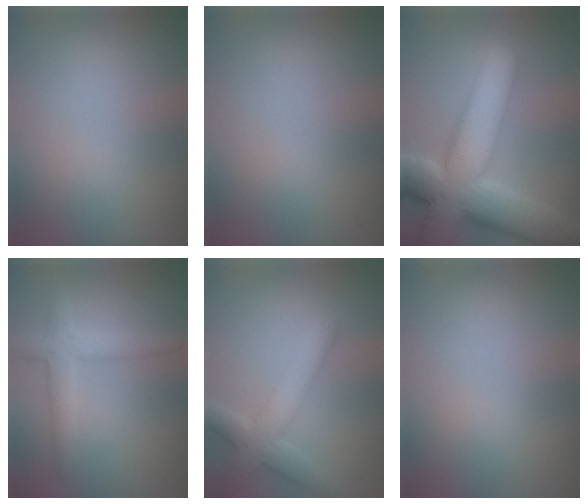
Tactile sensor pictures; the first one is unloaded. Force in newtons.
{"total": 0.0}
{"total": 13.7, "press": 13.6, "slide": 1.1}
{"total": 3.4, "press": 3.4, "slide": 0.2}
{"total": 4.6, "press": 4.6, "slide": 0.4}
{"total": 0.0}